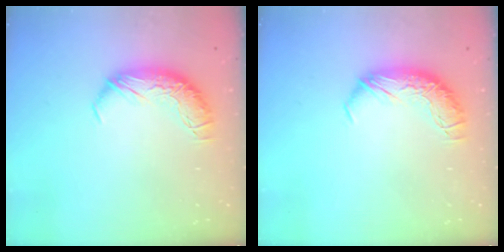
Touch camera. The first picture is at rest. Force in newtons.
{"total": 0.0}